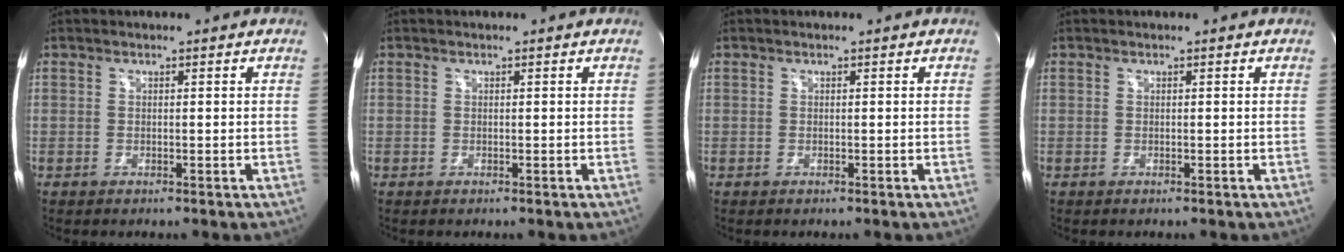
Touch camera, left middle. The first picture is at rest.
{"total": 0.0}
{"total": 0.0}
{"total": 0.0}